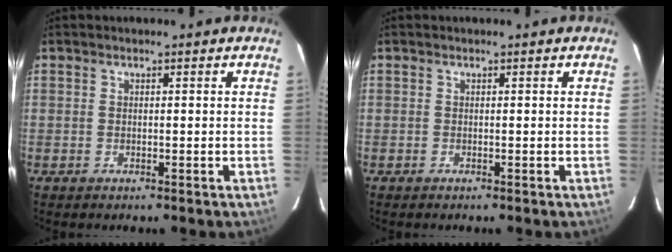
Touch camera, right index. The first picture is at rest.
{"total": 0.0}